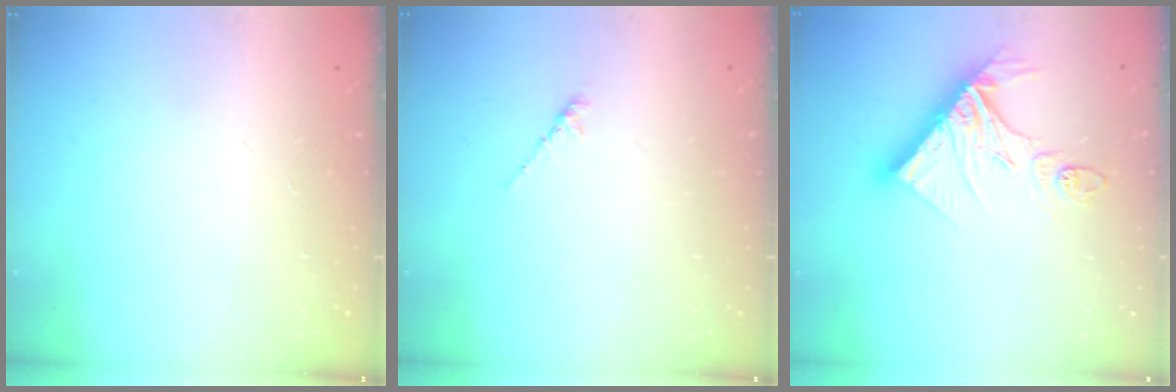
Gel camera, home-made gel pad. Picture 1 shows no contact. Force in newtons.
{"total": 2.0, "press": 2.0, "slide": 0.6}
{"total": 16.2, "press": 16.1, "slide": 1.6}